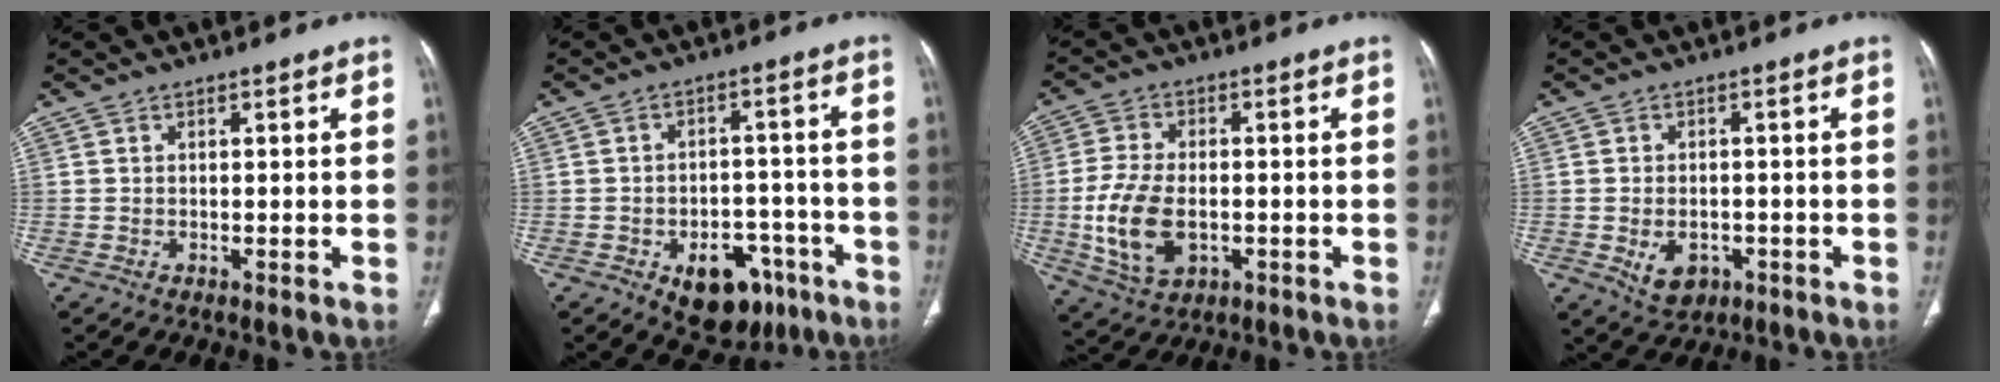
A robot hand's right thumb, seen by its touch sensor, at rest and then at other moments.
{"total": 12.2, "force": [-6.4, 7.8, 7.0], "torque": [-0.054, 0.041, -0.079]}
{"total": 11.6, "force": [-2.1, 7.1, 9.0], "torque": [-0.180, 0.001, -0.030]}
{"total": 5.6, "force": [-1.8, 4.0, 3.5], "torque": [-0.048, 0.007, -0.014]}